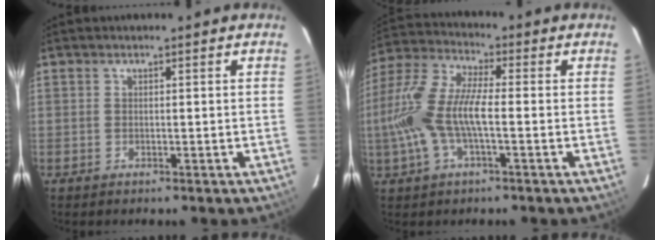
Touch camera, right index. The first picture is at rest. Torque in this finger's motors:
{"motor_torque": [1.30, -0.16, 0.74, 0.21]}